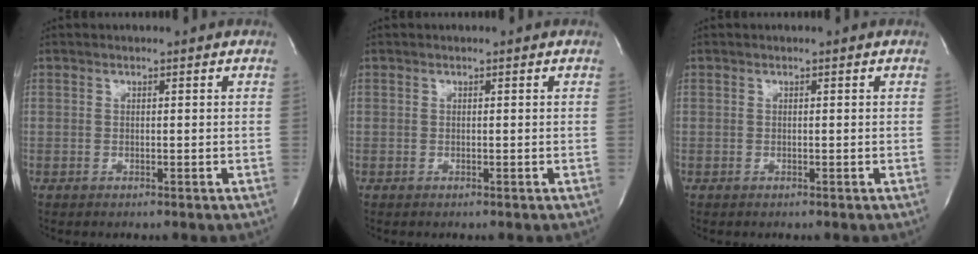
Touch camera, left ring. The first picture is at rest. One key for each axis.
{"total": 0.0}
{"total": 0.0}